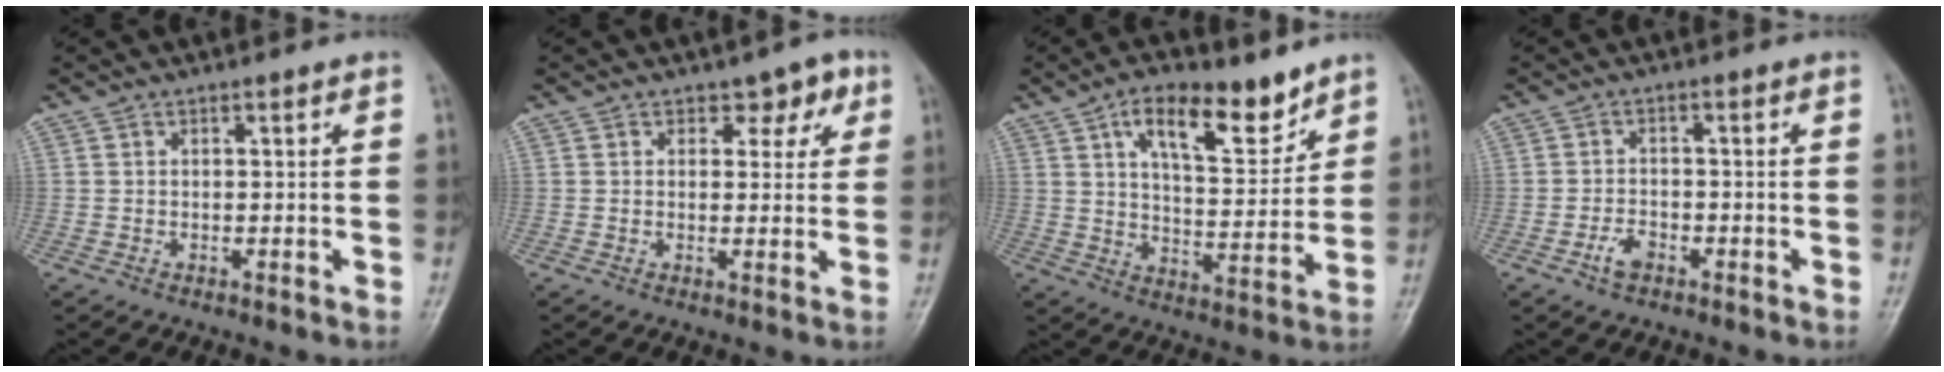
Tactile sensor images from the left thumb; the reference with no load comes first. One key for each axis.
{"total": 4.1, "fx": 2.0, "fy": 2.8, "fz": 2.2, "tx": 0.006, "ty": -0.006, "tz": 0.022}
{"total": 13.3, "fx": 8.1, "fy": 5.8, "fz": 8.9, "tx": -0.110, "ty": -0.045, "tz": 0.134}
{"total": 3.2, "fx": -1.9, "fy": 1.7, "fz": 1.8, "tx": -0.034, "ty": 0.014, "tz": -0.034}